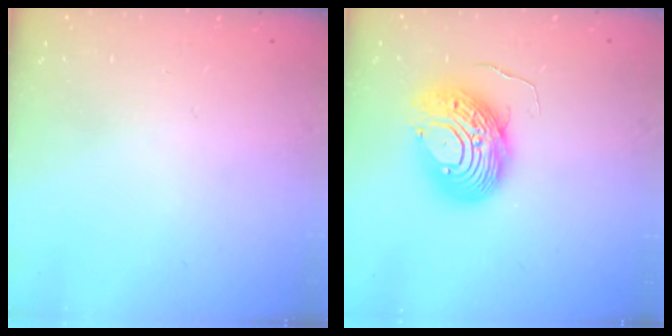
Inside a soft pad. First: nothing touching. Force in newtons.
{"total": 12.5, "press": 12.4, "slide": 1.3}